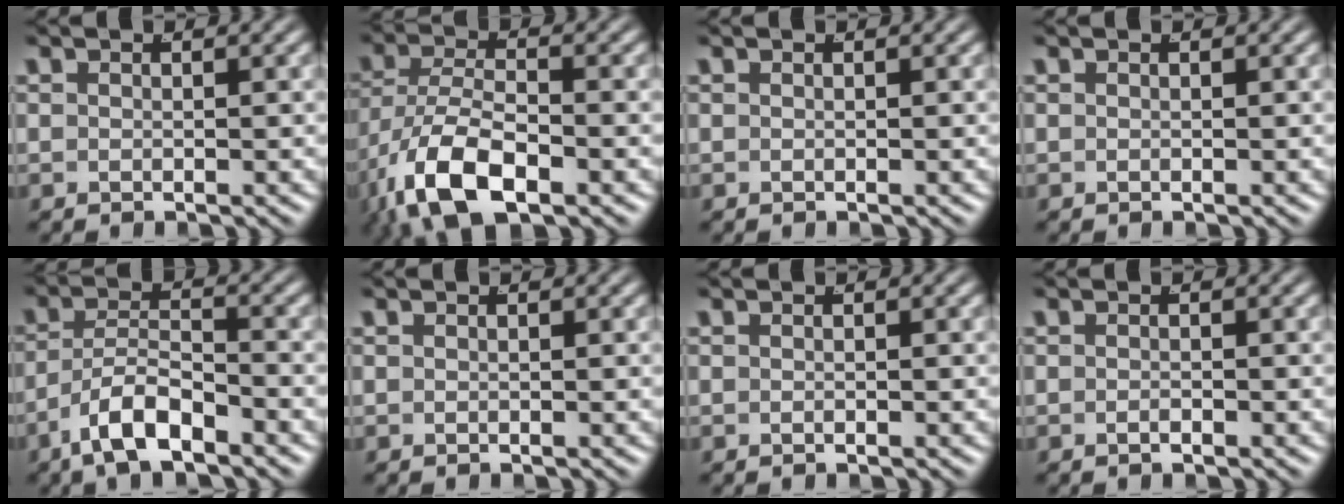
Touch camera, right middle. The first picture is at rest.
{"total": 7.4, "force": [-3.4, 3.7, 5.4], "torque": [-0.128, -0.044, -0.029]}
{"total": 0.0}
{"total": 0.0}
{"total": 4.8, "force": [-2.9, 2.3, 3.0], "torque": [-0.058, -0.011, -0.050]}
{"total": 0.0}
{"total": 0.0}
{"total": 0.6, "force": [-0.5, 0.0, 0.2], "torque": [-0.008, -0.002, -0.009]}